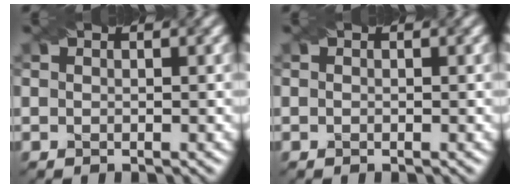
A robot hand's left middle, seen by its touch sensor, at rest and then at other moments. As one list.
[{"total": 0.0}]